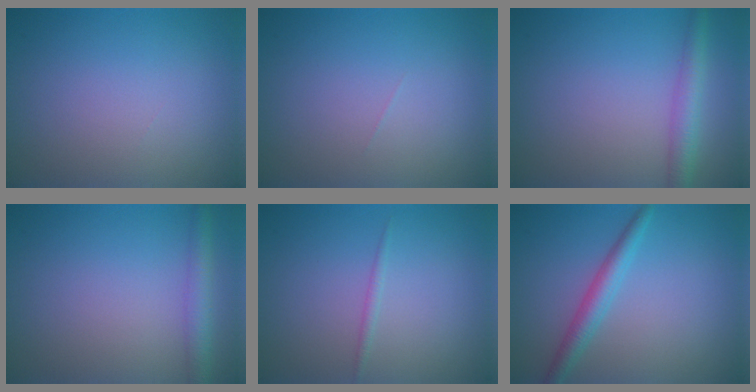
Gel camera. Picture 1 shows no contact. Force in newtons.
{"total": 0.0}
{"total": 2.8, "press": 2.8, "slide": 0.1}
{"total": 2.7, "press": 2.7, "slide": 0.1}
{"total": 0.7, "press": 0.7, "slide": 0.0}
{"total": 2.7, "press": 2.7, "slide": 0.1}